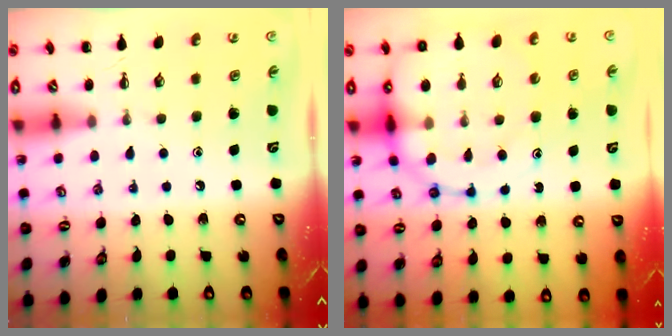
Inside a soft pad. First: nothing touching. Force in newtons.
{"total": 17.1, "press": 16.8, "slide": 3.2}